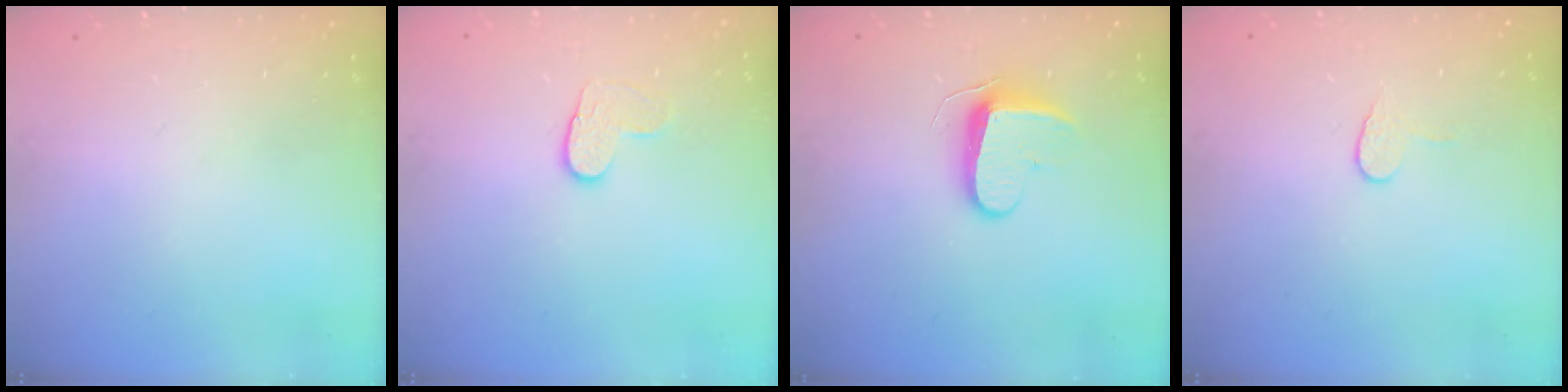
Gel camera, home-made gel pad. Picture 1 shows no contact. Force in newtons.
{"total": 4.9, "press": 4.8, "slide": 0.5}
{"total": 9.1, "press": 9.1, "slide": 0.8}
{"total": 5.3, "press": 5.3, "slide": 0.5}